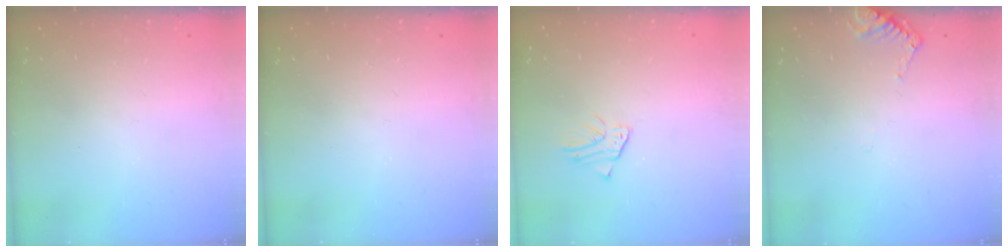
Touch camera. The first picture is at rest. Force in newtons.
{"total": 0.0}
{"total": 1.3, "press": 1.3, "slide": 0.1}
{"total": 4.8, "press": 4.8, "slide": 0.6}